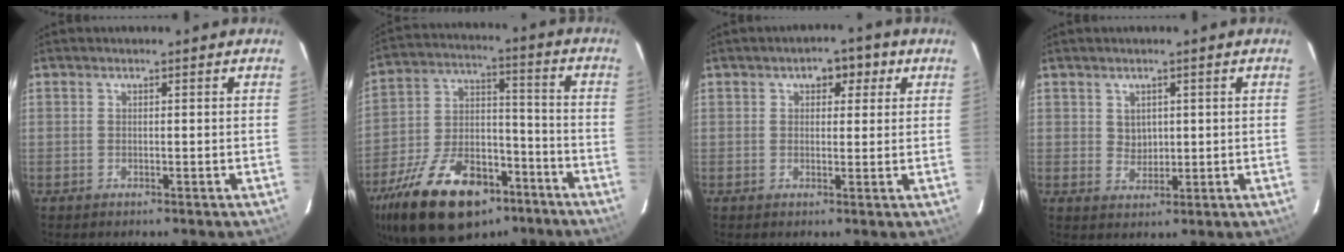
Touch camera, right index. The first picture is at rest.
{"total": 24.5, "force": [-15.3, 12.7, 14.3], "torque": [-0.286, -0.001, -0.239]}
{"total": 4.2, "force": [1.7, 2.9, 2.6], "torque": [-0.035, 0.018, 0.022]}
{"total": 2.9, "force": [1.0, 2.5, 0.8], "torque": [-0.008, 0.002, 0.025]}